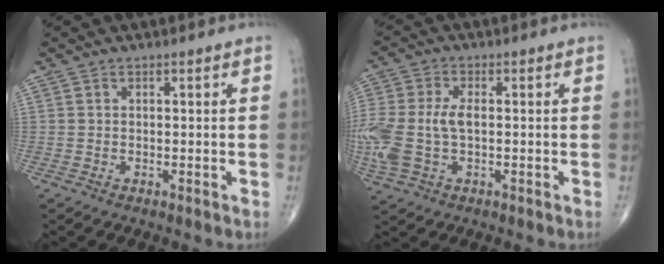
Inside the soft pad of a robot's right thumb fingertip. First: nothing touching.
{"total": 13.3, "force": [-0.9, 7.9, 10.6], "torque": [-0.286, 0.003, -0.011]}